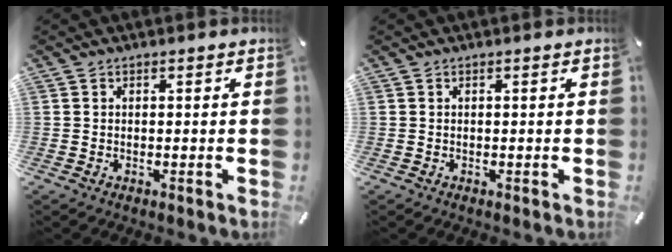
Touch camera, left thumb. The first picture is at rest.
{"total": 0.0}